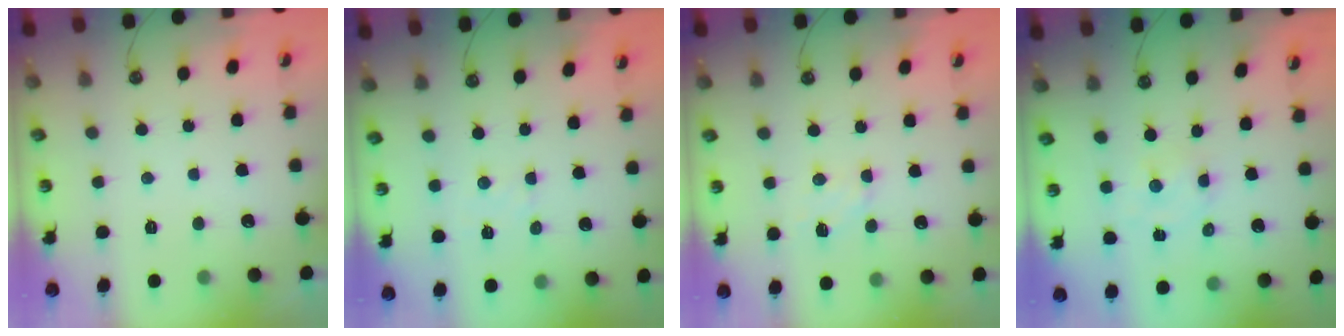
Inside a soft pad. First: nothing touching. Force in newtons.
{"total": 1.9, "press": 1.9, "slide": 0.3}
{"total": 7.1, "press": 7.0, "slide": 0.6}
{"total": 1.8, "press": 1.7, "slide": 0.3}